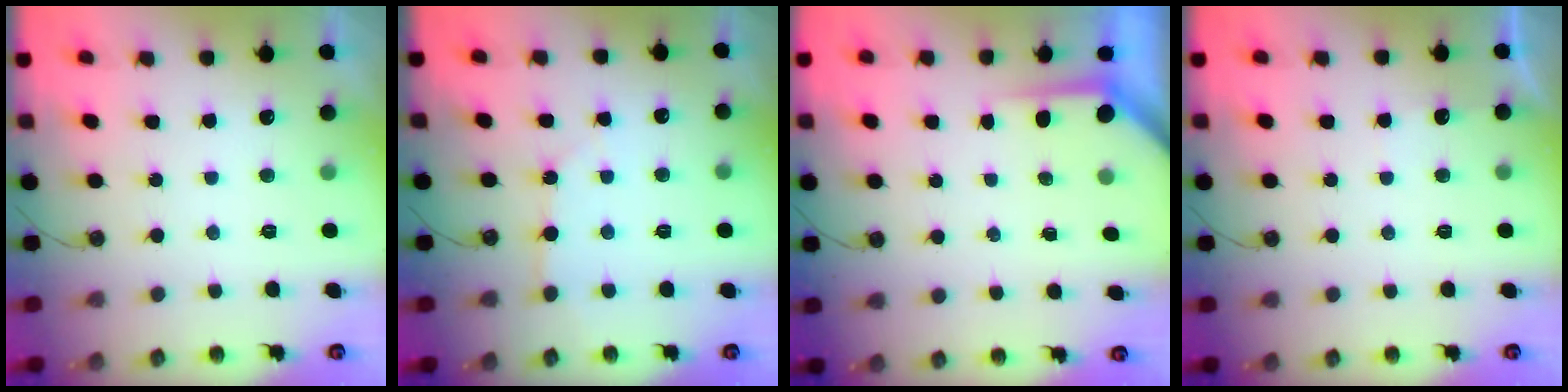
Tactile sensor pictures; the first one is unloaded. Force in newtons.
{"total": 3.3, "press": 3.3, "slide": 0.4}
{"total": 3.5, "press": 3.5, "slide": 0.4}
{"total": 2.1, "press": 2.1, "slide": 0.4}